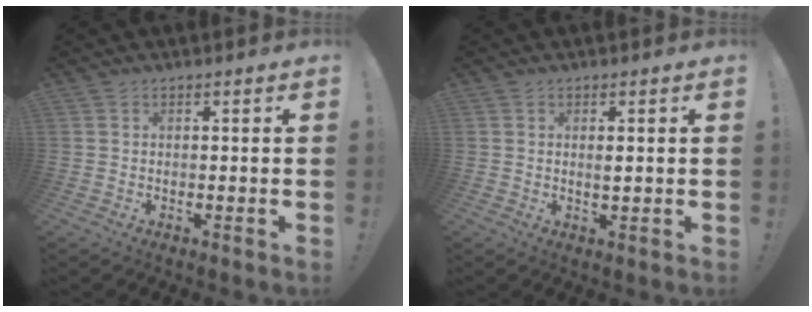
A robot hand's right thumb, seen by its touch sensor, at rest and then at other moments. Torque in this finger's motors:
{"motor_torque": [-0.45, -0.01, 0.18, 0.15, 0.06]}